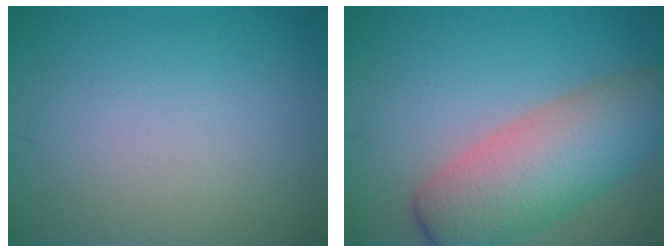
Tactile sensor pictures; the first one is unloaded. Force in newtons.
{"total": 8.5, "press": 8.5, "slide": 0.3}